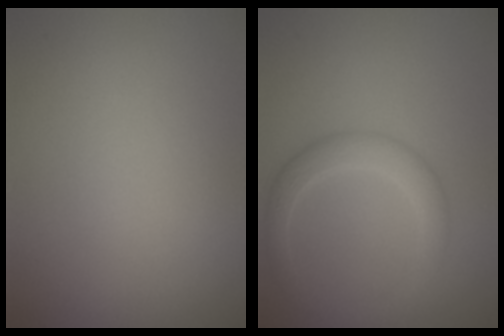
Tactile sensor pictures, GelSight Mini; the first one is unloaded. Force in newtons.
{"total": 2.8, "press": 2.8, "slide": 0.2}